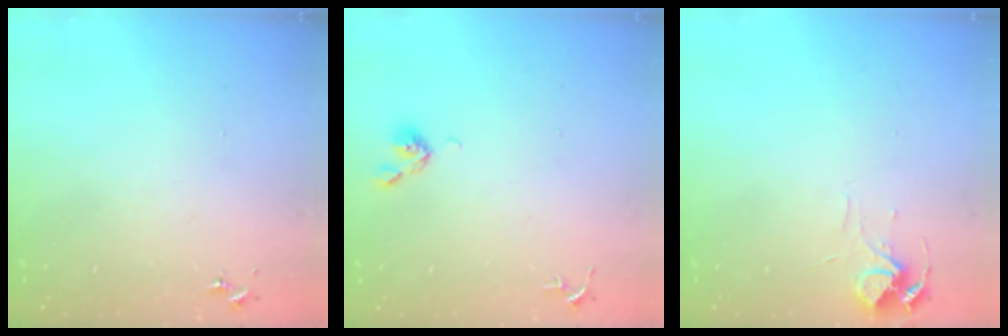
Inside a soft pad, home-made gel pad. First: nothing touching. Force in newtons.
{"total": 5.2, "press": 5.1, "slide": 0.9}
{"total": 7.1, "press": 7.1, "slide": 0.5}